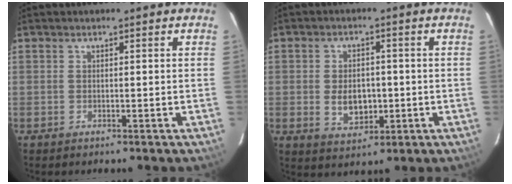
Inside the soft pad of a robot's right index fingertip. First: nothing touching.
{"total": 6.5, "force": [-0.8, 4.4, 4.6], "torque": [-0.086, -0.003, -0.005]}